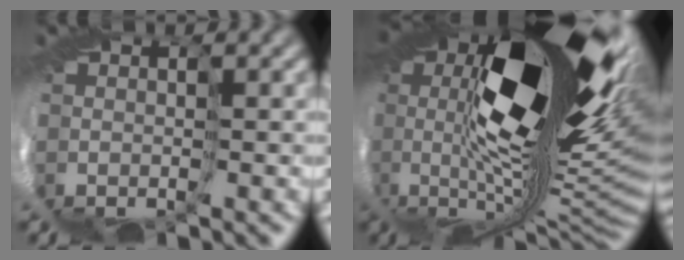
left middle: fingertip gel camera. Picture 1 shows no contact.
{"total": 15.0, "force": [6.6, 4.3, 12.7], "torque": [-0.241, -0.001, 0.116]}